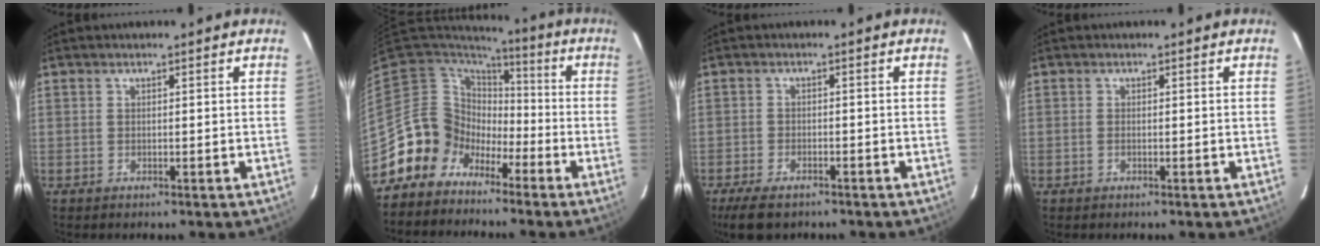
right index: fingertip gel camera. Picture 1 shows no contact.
{"total": 11.1, "force": [-6.0, 9.3, 0.7], "torque": [-0.034, 0.038, -0.119]}
{"total": 6.5, "force": [-5.0, 2.7, 3.3], "torque": [-0.089, -0.018, -0.089]}
{"total": 0.6, "force": [-0.3, 0.3, 0.5], "torque": [-0.012, 0.001, -0.007]}